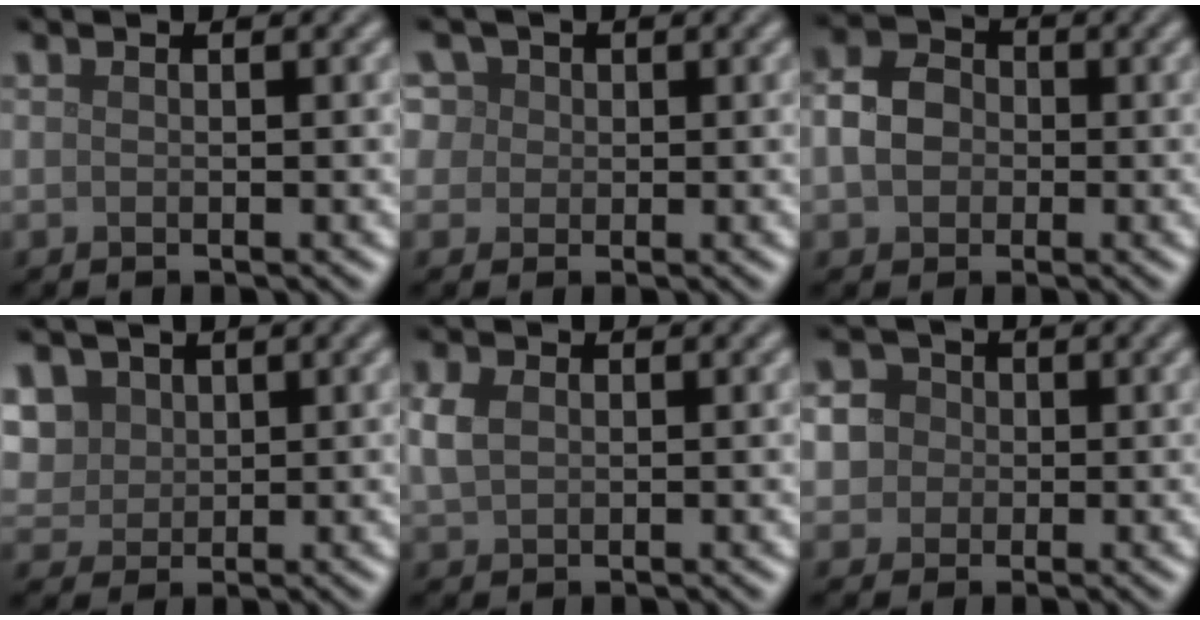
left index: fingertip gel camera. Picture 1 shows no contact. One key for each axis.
{"total": 6.5, "fx": 3.0, "fy": 5.0, "fz": 2.8, "tx": -0.049, "ty": 0.025, "tz": 0.025}
{"total": 3.7, "fx": -0.5, "fy": 3.1, "fz": 2.0, "tx": -0.038, "ty": 0.004, "tz": -0.013}
{"total": 5.7, "fx": 2.5, "fy": 4.4, "fz": 2.5, "tx": -0.073, "ty": 0.016, "tz": 0.040}
{"total": 2.5, "fx": 0.5, "fy": 1.9, "fz": 1.5, "tx": -0.038, "ty": 0.005, "tz": 0.009}
{"total": 6.4, "fx": 1.0, "fy": 5.8, "fz": 2.5, "tx": -0.045, "ty": 0.041, "tz": -0.009}